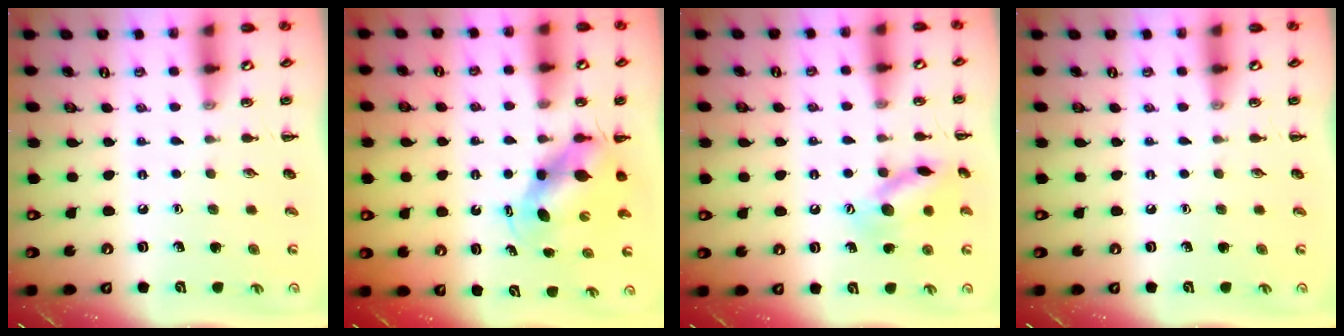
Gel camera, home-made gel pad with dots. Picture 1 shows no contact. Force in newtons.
{"total": 5.3, "press": 5.2, "slide": 1.0}
{"total": 13.0, "press": 13.0, "slide": 0.8}
{"total": 0.0}